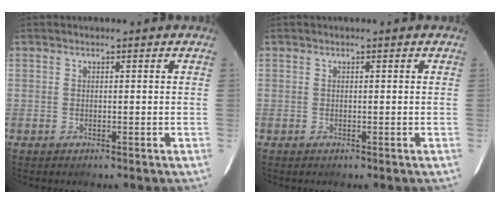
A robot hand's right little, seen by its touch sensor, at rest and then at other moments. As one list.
[{"total": 0.0}]